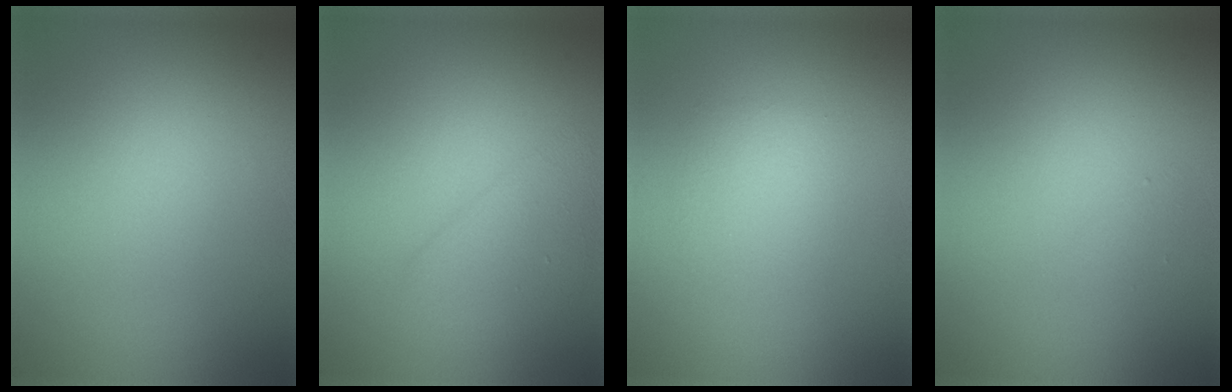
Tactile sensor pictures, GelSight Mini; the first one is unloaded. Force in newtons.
{"total": 3.0, "press": 3.0, "slide": 0.2}
{"total": 1.9, "press": 1.9, "slide": 0.1}
{"total": 0.5, "press": 0.5, "slide": 0.1}